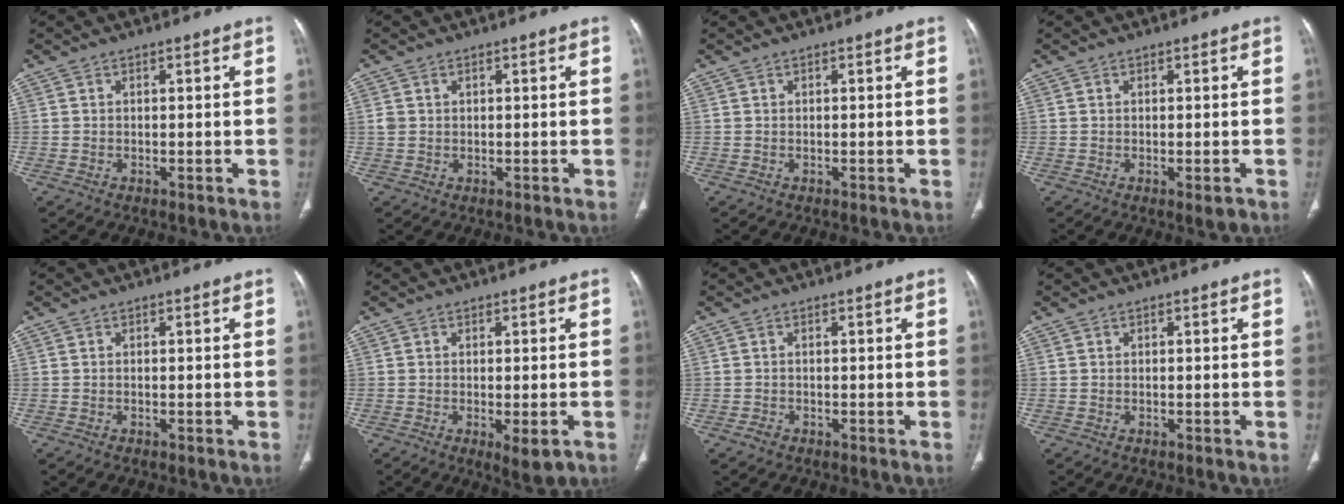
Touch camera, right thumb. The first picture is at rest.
{"total": 1.8, "force": [0.4, 1.5, 1.0], "torque": [-0.020, 0.002, 0.013]}
{"total": 0.0}
{"total": 1.8, "force": [-0.7, 0.4, 1.6], "torque": [-0.021, -0.006, -0.004]}
{"total": 0.0}
{"total": 4.0, "force": [-1.4, 1.2, 3.6], "torque": [-0.056, -0.013, -0.014]}
{"total": 1.0, "force": [-0.6, 0.7, 0.4], "torque": [-0.008, 0.001, -0.011]}
{"total": 0.0}